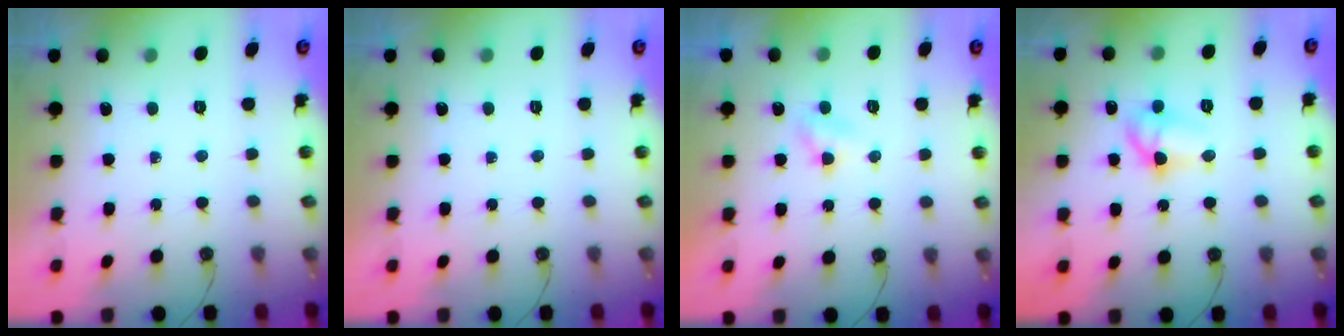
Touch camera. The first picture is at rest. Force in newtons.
{"total": 0.0}
{"total": 3.4, "press": 3.4, "slide": 0.6}
{"total": 9.4, "press": 9.3, "slide": 1.0}